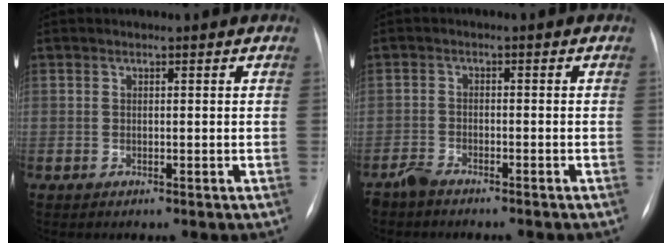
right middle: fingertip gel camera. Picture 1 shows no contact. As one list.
[{"total": 3.1, "force": [-2.8, 0.7, 1.1], "torque": [-0.025, -0.006, -0.048]}]